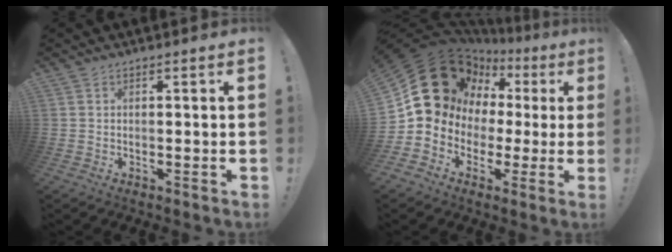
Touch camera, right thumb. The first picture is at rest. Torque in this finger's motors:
{"motor_torque": [0.98, 1.30, 1.30, -0.66, 0.12]}